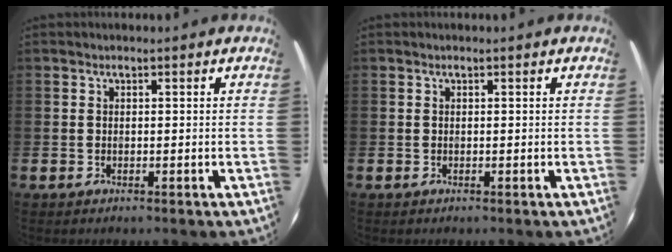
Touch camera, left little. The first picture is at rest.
{"total": 0.0}